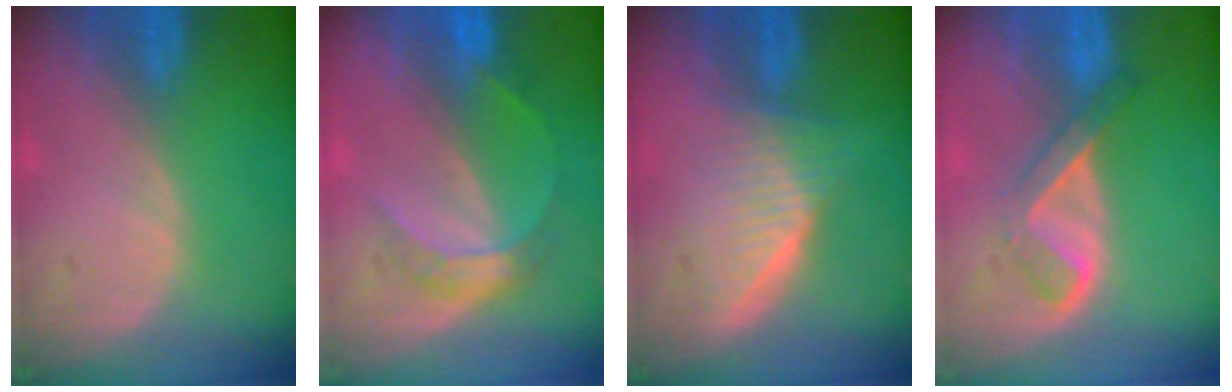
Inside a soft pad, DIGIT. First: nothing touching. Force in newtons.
{"total": 4.8, "press": 4.4, "slide": 1.8}
{"total": 5.6, "press": 5.5, "slide": 1.1}
{"total": 5.2, "press": 4.4, "slide": 2.9}